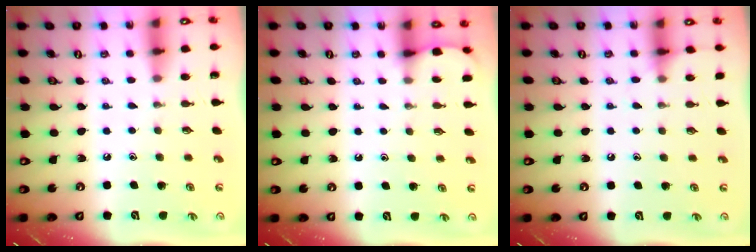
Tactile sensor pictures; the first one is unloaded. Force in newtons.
{"total": 2.5, "press": 2.5, "slide": 0.3}
{"total": 6.4, "press": 6.3, "slide": 0.9}